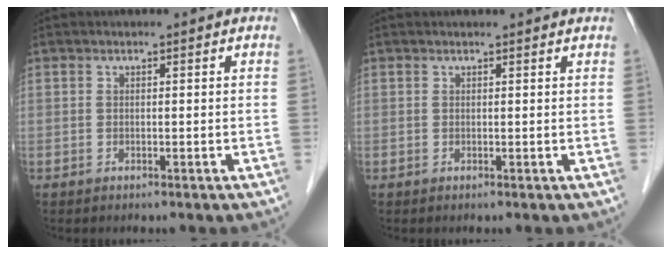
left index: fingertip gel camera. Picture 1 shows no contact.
{"total": 2.5, "force": [2.5, 0.2, 0.5], "torque": [-0.011, 0.015, 0.023]}